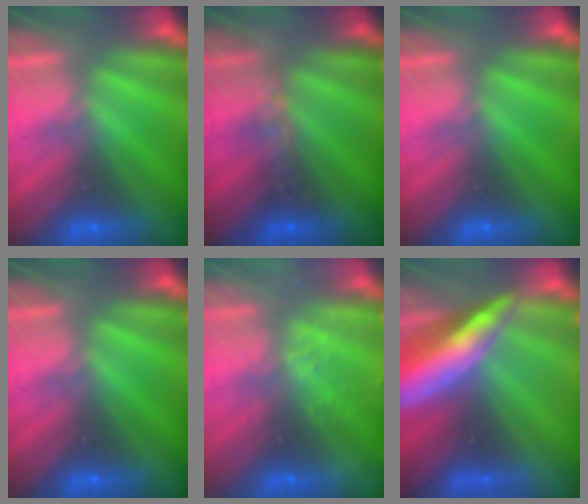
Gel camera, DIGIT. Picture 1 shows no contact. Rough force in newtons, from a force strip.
{"total": 2.9}
{"total": 0.0}
{"total": 0.0}
{"total": 2.4}
{"total": 9.2}